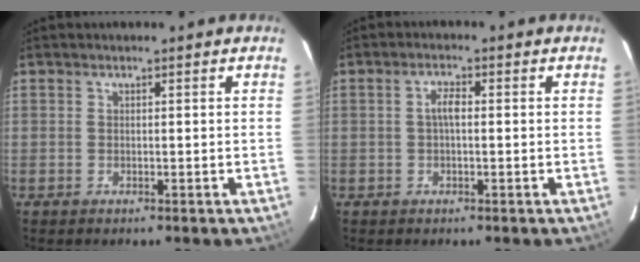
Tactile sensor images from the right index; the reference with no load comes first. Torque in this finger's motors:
{"motor_torque": [0.45, 0.00, 0.22, 0.06]}